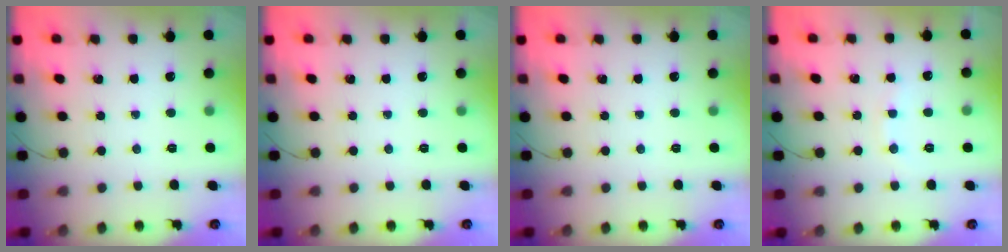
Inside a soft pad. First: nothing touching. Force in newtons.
{"total": 0.0}
{"total": 0.0}
{"total": 4.6, "press": 4.4, "slide": 1.2}